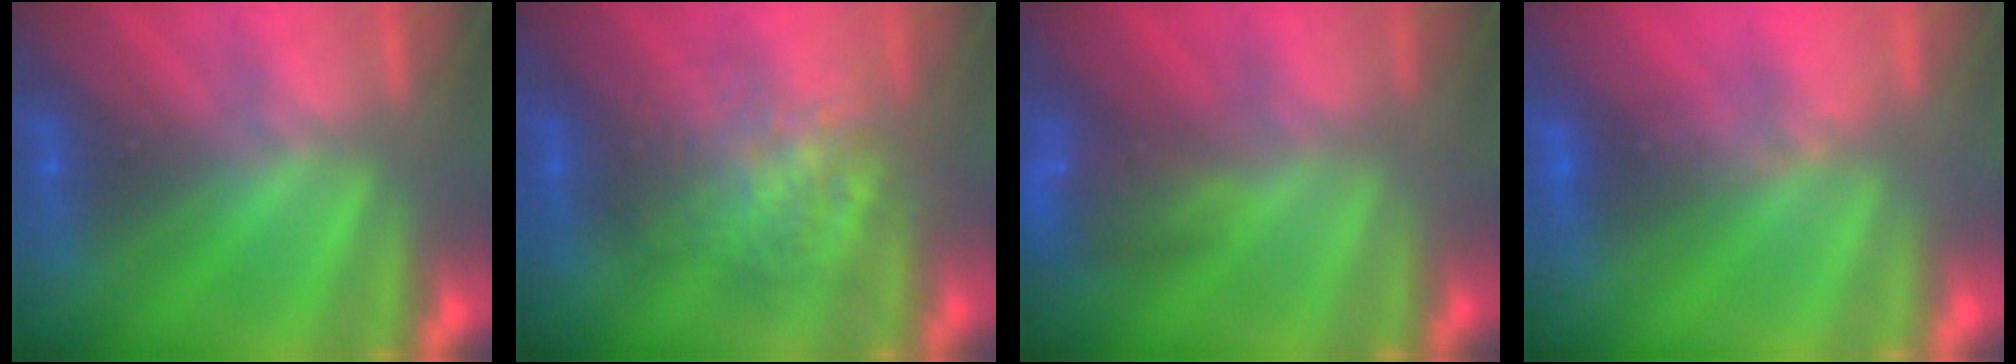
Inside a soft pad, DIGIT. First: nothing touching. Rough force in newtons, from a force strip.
{"total": 2.2}
{"total": 7.1}
{"total": 2.9}